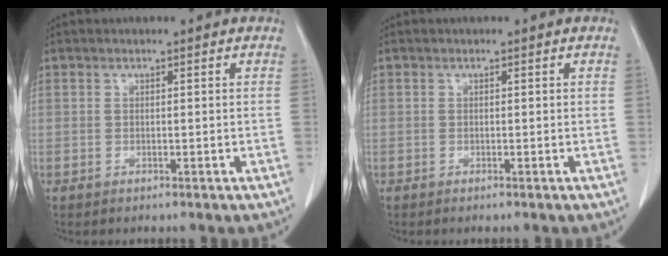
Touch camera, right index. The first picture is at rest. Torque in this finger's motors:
{"motor_torque": [0.12, -0.13, -0.01, 0.01]}